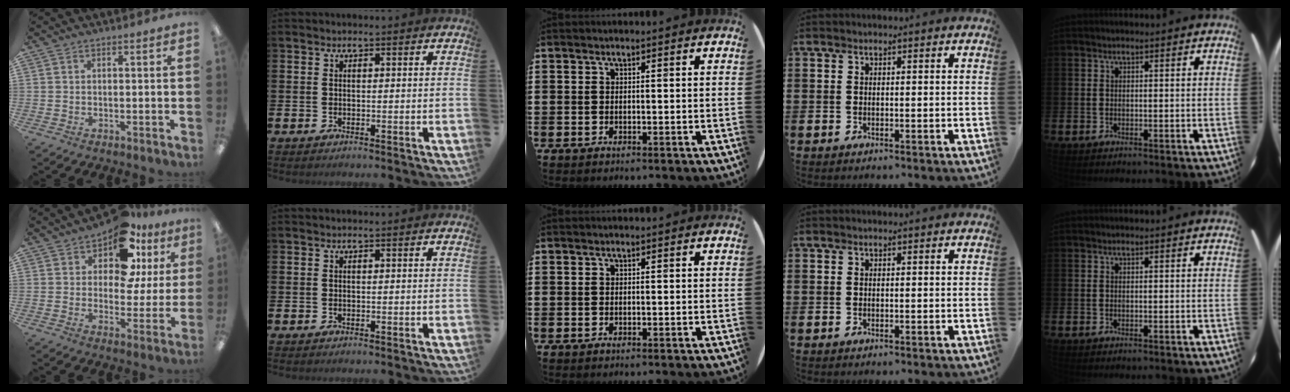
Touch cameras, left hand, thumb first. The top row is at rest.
{"thumb": {"total": 13.7, "force": [9.1, 6.8, 7.6], "torque": [-0.131, -0.045, 0.160]}}